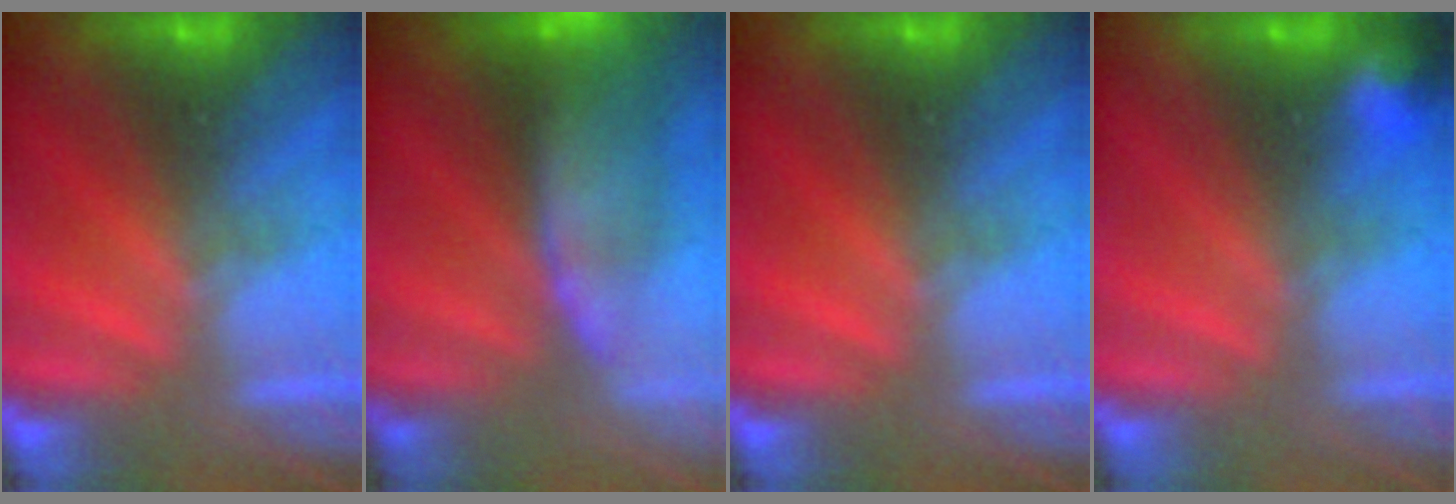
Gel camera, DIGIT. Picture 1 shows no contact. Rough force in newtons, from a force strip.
{"total": 6.7}
{"total": 0.0}
{"total": 2.8}